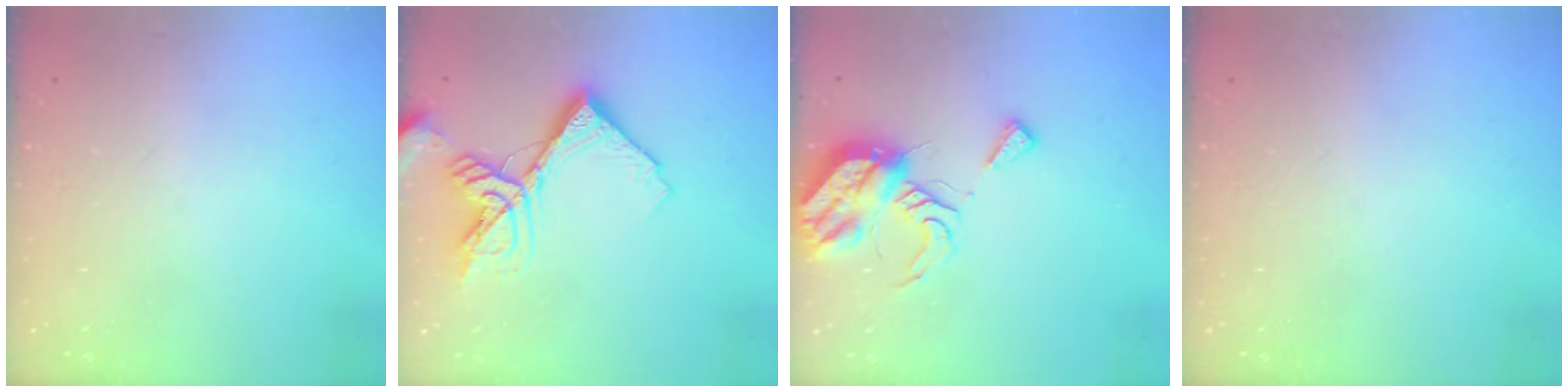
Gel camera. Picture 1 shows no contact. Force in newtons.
{"total": 15.1, "press": 14.9, "slide": 1.9}
{"total": 10.1, "press": 10.0, "slide": 1.2}
{"total": 0.0}